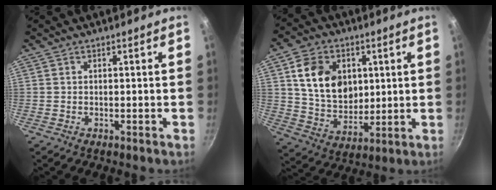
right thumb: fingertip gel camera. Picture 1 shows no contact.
{"total": 14.4, "force": [3.8, 10.9, 8.6], "torque": [-0.116, -0.015, 0.075]}